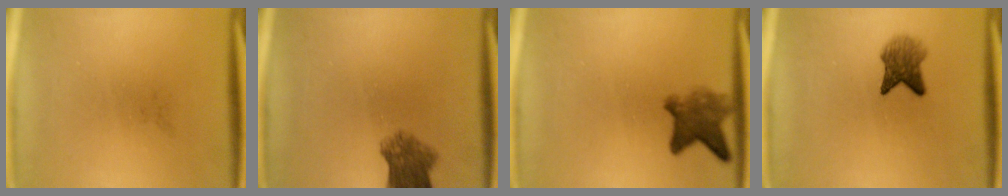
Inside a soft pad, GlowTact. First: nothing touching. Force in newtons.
{"total": 5.5}
{"total": 5.2}
{"total": 4.2}